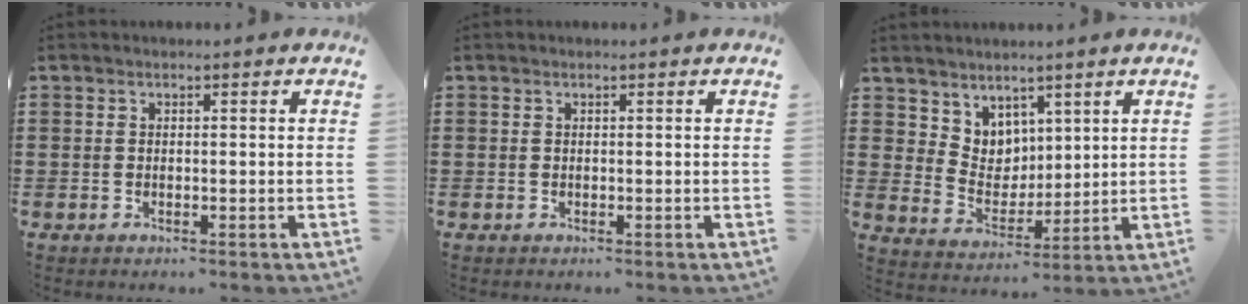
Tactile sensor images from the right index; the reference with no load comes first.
{"total": 0.0}
{"total": 5.3, "force": [4.0, 3.6, -0.4], "torque": [-0.022, -0.014, 0.077]}